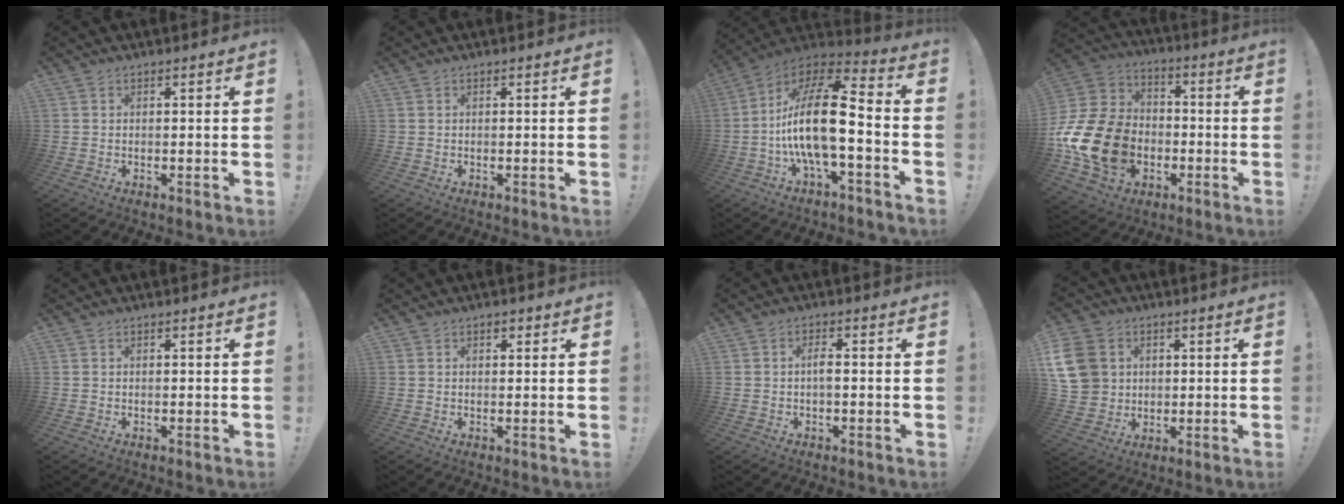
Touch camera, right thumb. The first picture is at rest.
{"total": 0.0}
{"total": 21.0, "force": [-3.3, 7.3, 19.4], "torque": [-0.378, 0.018, -0.060]}
{"total": 21.7, "force": [-5.9, 16.5, 12.8], "torque": [-0.253, 0.036, -0.084]}
{"total": 0.0}
{"total": 1.5, "force": [0.8, 0.9, 0.8], "torque": [-0.006, -0.001, 0.012]}
{"total": 2.5, "force": [-0.5, 0.5, 2.5], "torque": [-0.053, 0.006, -0.011]}
{"total": 12.5, "force": [2.9, 10.7, 5.8], "torque": [-0.110, -0.005, 0.062]}